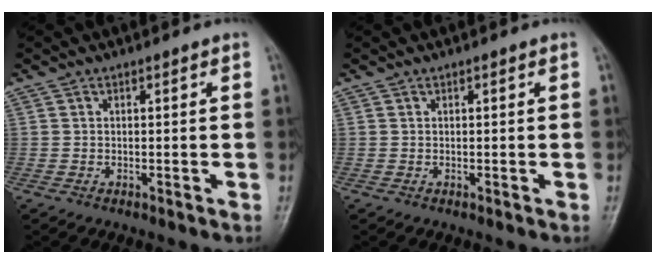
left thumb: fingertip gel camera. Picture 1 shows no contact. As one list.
[{"total": 0.0}]